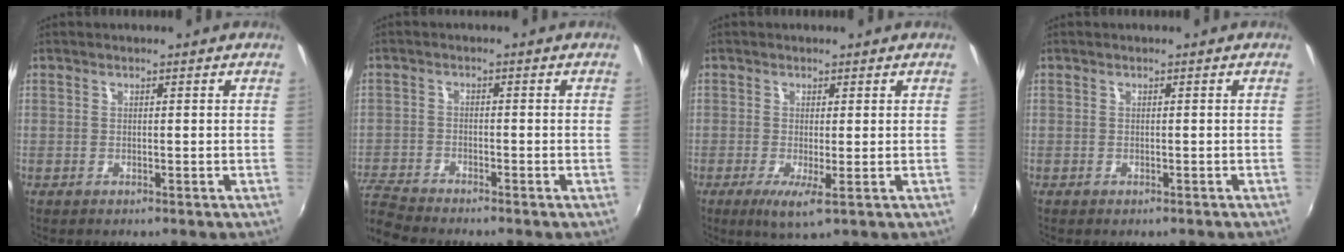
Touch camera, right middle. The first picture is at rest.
{"total": 7.1, "force": [-6.8, 0.4, 1.7], "torque": [-0.058, -0.017, -0.140]}
{"total": 3.8, "force": [-1.1, 0.3, 3.6], "torque": [-0.074, -0.016, -0.020]}
{"total": 0.6, "force": [-0.5, 0.3, 0.2], "torque": [-0.005, -0.003, -0.008]}